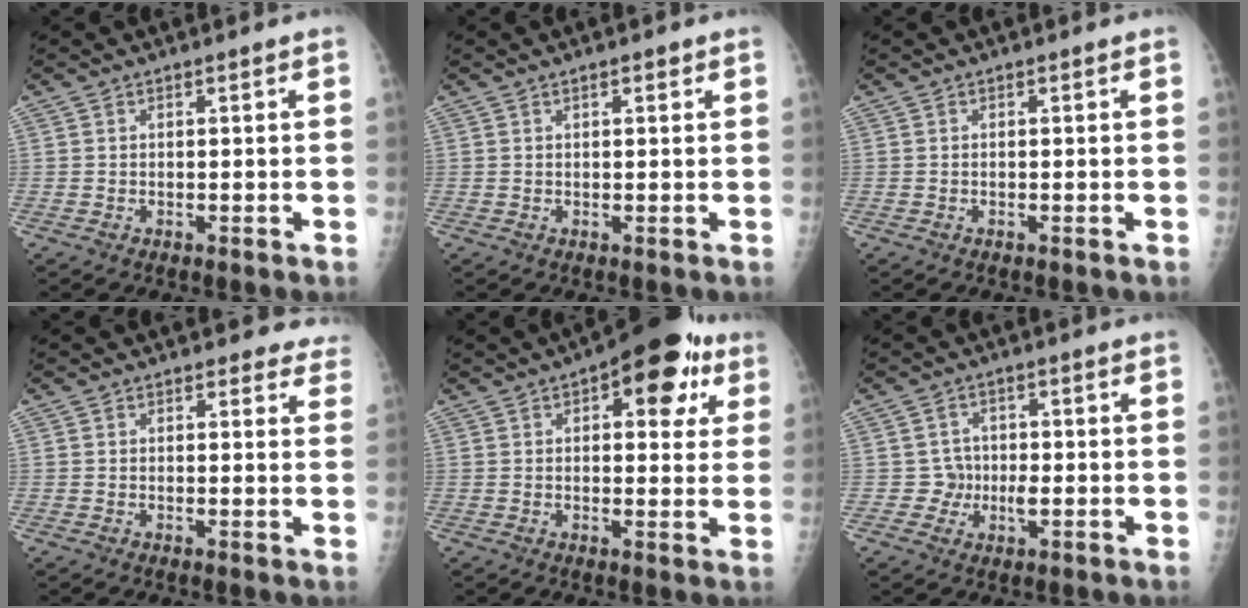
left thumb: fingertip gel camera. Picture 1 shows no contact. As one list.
[{"total": 1.3, "force": [0.8, 0.5, 0.9], "torque": [-0.010, 0.001, 0.012]}, {"total": 0.0}, {"total": 5.1, "force": [4.6, 2.1, 0.6], "torque": [0.037, -0.019, 0.029]}, {"total": 14.0, "force": [6.1, 6.4, 10.8], "torque": [-0.088, 0.000, 0.071]}, {"total": 3.6, "force": [-0.5, 3.3, 1.5], "torque": [0.005, 0.011, -0.007]}]